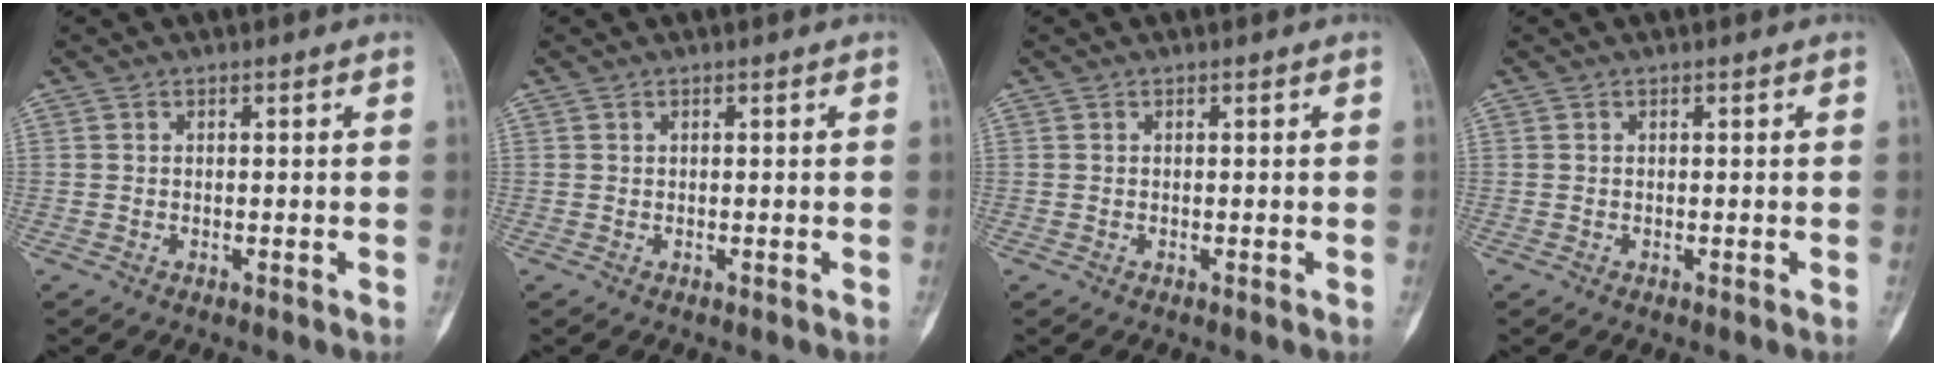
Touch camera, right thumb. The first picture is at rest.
{"total": 0.0}
{"total": 0.0}
{"total": 0.0}